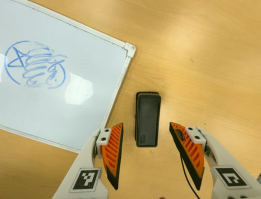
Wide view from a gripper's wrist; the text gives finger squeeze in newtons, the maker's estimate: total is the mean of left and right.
{"total": 0.0}